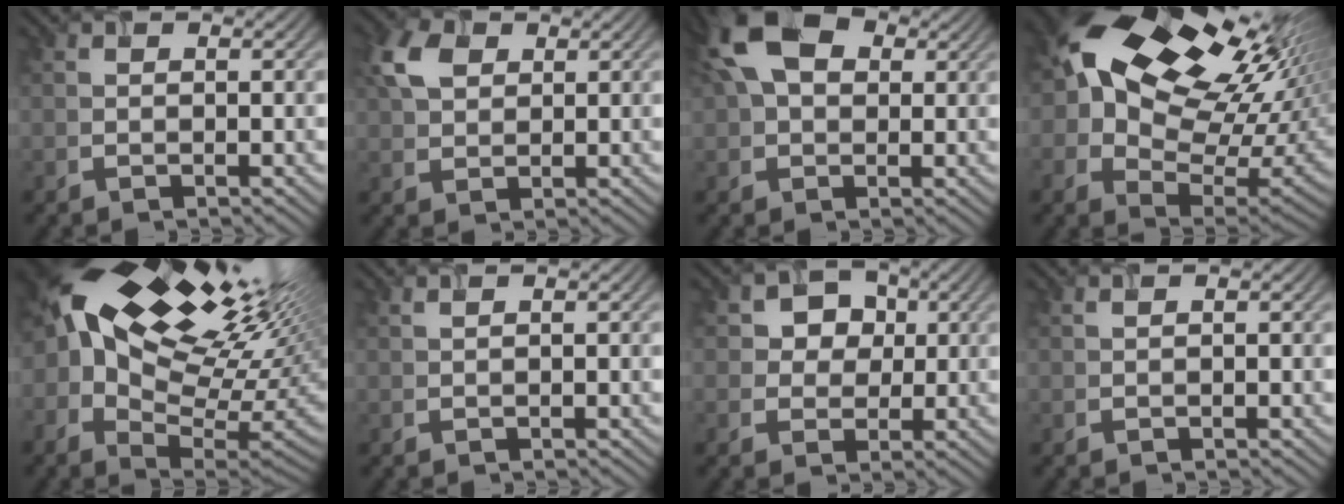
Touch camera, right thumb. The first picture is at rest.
{"total": 5.1, "force": [2.1, 3.4, 3.2], "torque": [-0.079, 0.012, 0.039]}
{"total": 11.4, "force": [3.8, 7.2, 8.0], "torque": [-0.180, 0.028, 0.059]}
{"total": 18.1, "force": [7.7, 11.1, 12.1], "torque": [-0.230, 0.009, 0.143]}
{"total": 20.5, "force": [9.2, 10.1, 15.3], "torque": [-0.258, 0.030, 0.156]}
{"total": 1.0, "force": [0.7, 0.0, 0.6], "torque": [-0.017, 0.004, 0.012]}
{"total": 6.2, "force": [2.1, 5.2, 2.7], "torque": [-0.064, 0.002, 0.030]}
{"total": 0.7, "force": [0.5, 0.0, 0.4], "torque": [-0.014, 0.004, 0.007]}